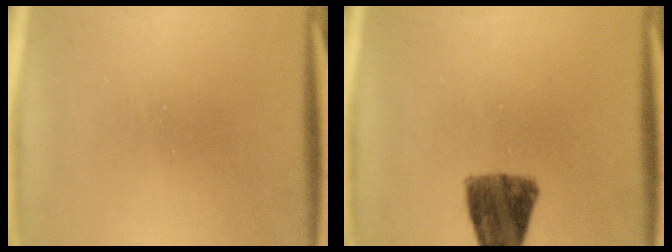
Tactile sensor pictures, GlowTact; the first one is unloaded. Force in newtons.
{"total": 8.4}